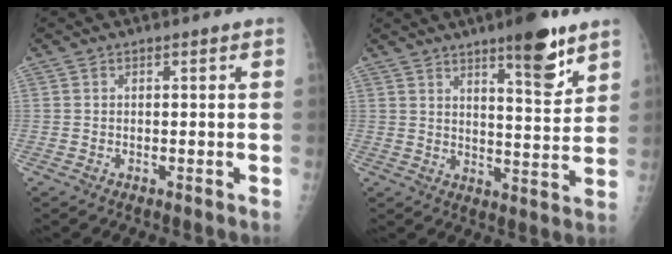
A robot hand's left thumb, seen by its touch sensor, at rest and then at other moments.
{"total": 10.8, "force": [7.0, 2.6, 7.8], "torque": [-0.093, -0.045, 0.101]}